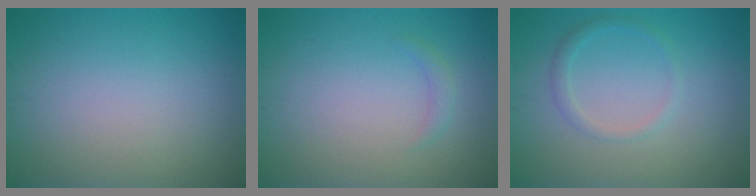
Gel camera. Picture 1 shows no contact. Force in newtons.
{"total": 0.9, "press": 0.9, "slide": 0.0}
{"total": 1.4, "press": 1.4, "slide": 0.0}